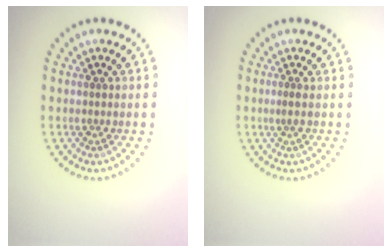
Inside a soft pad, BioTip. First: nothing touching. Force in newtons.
{"total": 0.6, "press": 0.3, "slide": 0.5}